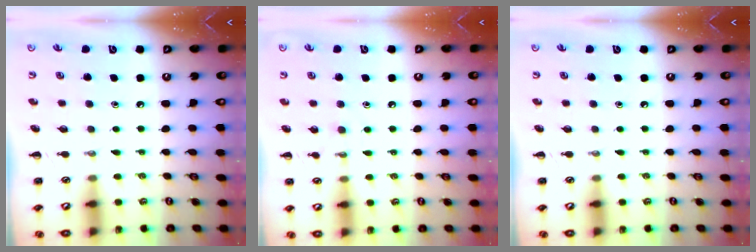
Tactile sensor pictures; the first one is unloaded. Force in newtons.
{"total": 6.1, "press": 5.9, "slide": 1.7}
{"total": 0.0}